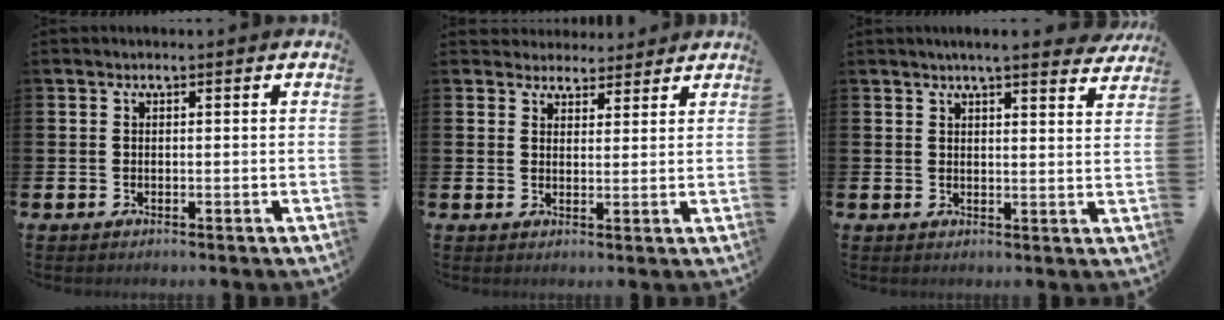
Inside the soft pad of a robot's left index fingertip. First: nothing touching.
{"total": 3.4, "force": [3.2, 1.4, -0.2], "torque": [-0.002, -0.013, 0.057]}
{"total": 4.6, "force": [4.4, -0.2, 1.5], "torque": [-0.024, -0.022, 0.075]}